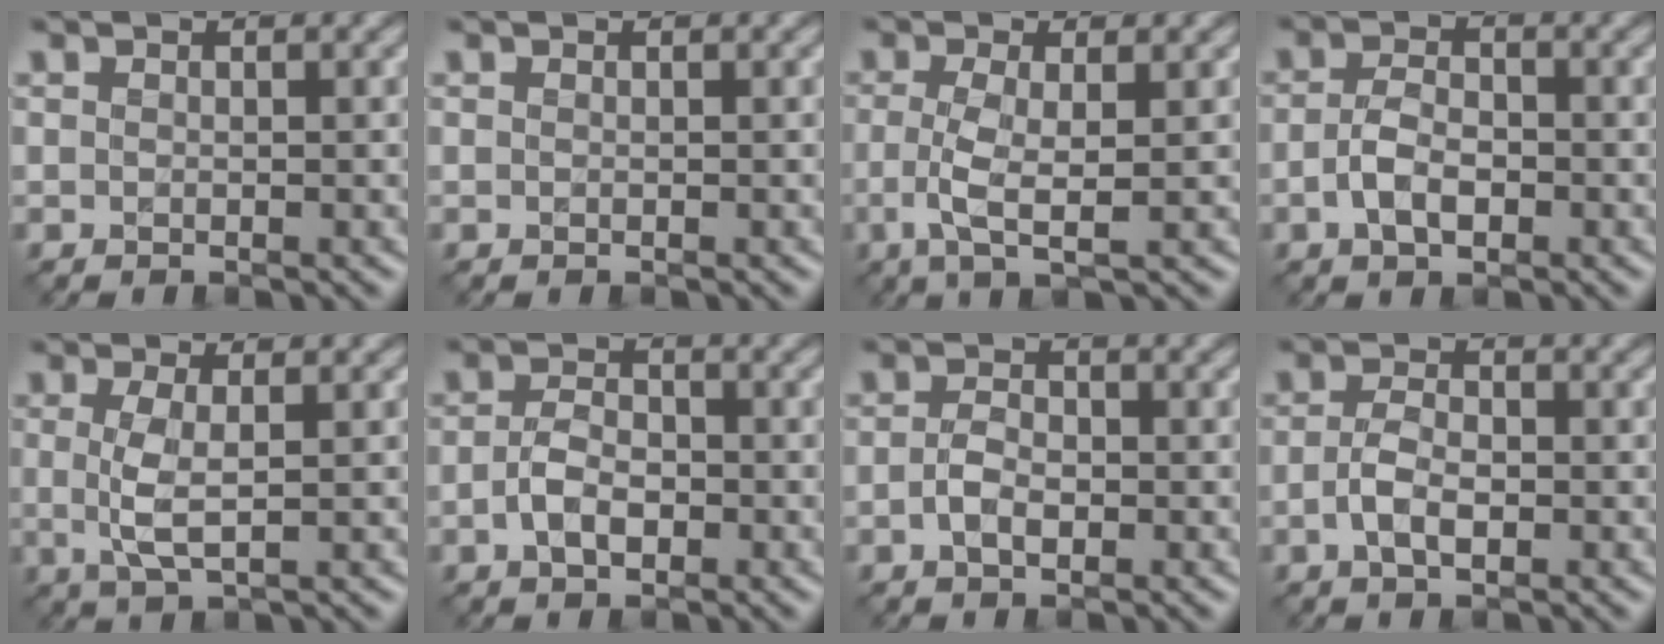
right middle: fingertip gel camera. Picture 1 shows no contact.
{"total": 0.0}
{"total": 3.4, "force": [-0.4, 0.9, 3.2], "torque": [-0.072, -0.008, -0.007]}
{"total": 3.1, "force": [-0.9, 1.8, 2.3], "torque": [-0.046, 0.001, -0.020]}
{"total": 3.0, "force": [0.1, 0.8, 2.9], "torque": [-0.065, -0.002, 0.003]}
{"total": 3.0, "force": [-0.8, 1.8, 2.2], "torque": [-0.042, 0.001, -0.017]}
{"total": 2.2, "force": [-0.6, 1.3, 1.7], "torque": [-0.036, -0.001, -0.013]}
{"total": 2.9, "force": [-0.7, 1.5, 2.3], "torque": [-0.047, -0.001, -0.016]}